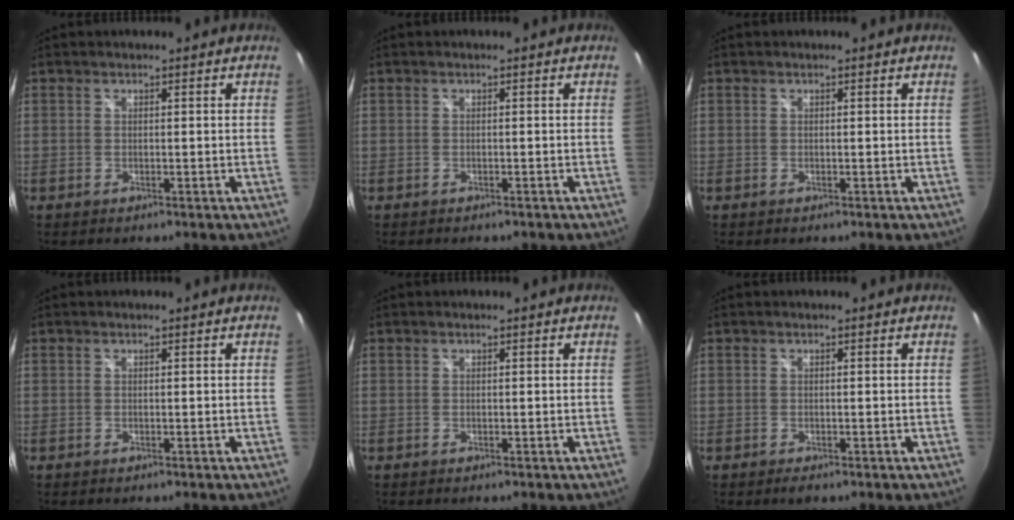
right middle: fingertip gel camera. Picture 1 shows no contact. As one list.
[{"total": 1.0, "force": [-0.8, 0.4, 0.3], "torque": [-0.009, -0.002, -0.010]}, {"total": 0.0}, {"total": 0.0}, {"total": 0.0}, {"total": 1.1, "force": [-0.7, 0.3, 0.7], "torque": [-0.012, -0.003, -0.012]}]